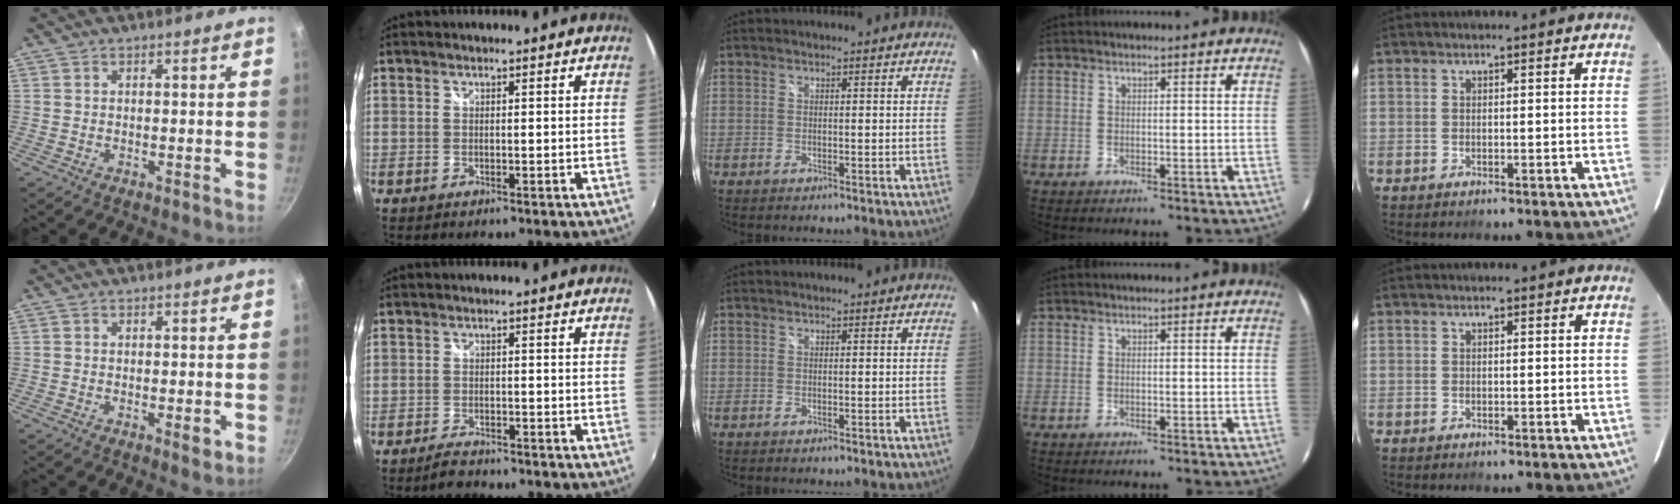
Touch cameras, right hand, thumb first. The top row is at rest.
{"thumb": {"total": 2.1, "force": [-0.6, 0.7, 1.8], "torque": [-0.028, -0.003, -0.009]}, "index": {"total": 3.0, "force": [-2.7, 1.0, 1.0], "torque": [-0.031, 0.002, -0.048]}}